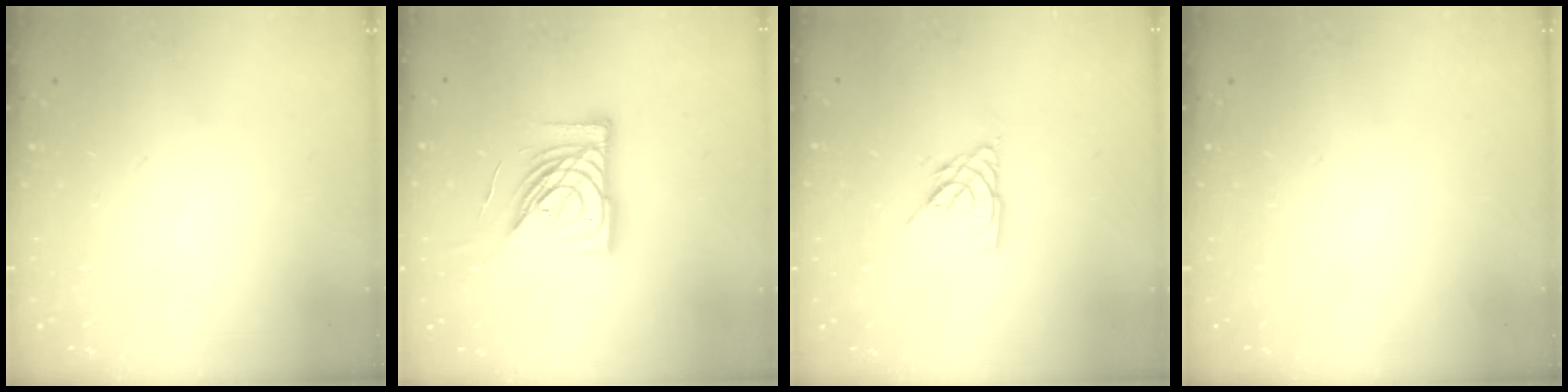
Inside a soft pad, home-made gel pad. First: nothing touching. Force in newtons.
{"total": 16.5, "press": 16.3, "slide": 2.1}
{"total": 7.6, "press": 7.6, "slide": 0.5}
{"total": 0.0}